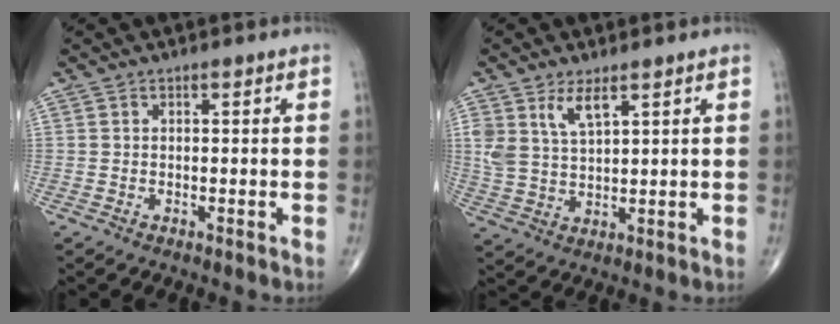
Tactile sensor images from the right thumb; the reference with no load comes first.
{"total": 5.9, "force": [3.4, 2.4, 4.2], "torque": [-0.082, -0.017, 0.075]}